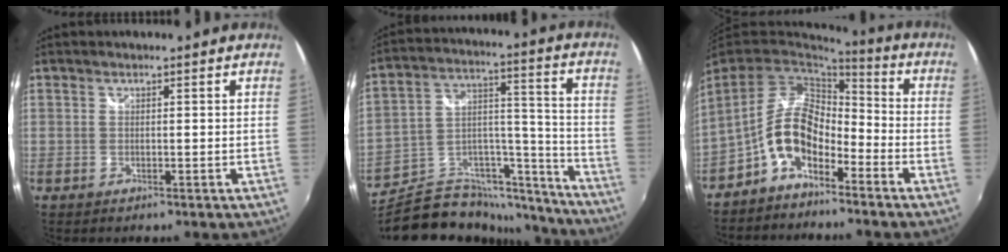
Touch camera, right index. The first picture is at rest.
{"total": 21.1, "force": [-17.1, 9.9, 7.5], "torque": [-0.122, 0.064, -0.252]}
{"total": 10.1, "force": [-5.4, 5.1, 6.8], "torque": [-0.137, 0.013, -0.104]}